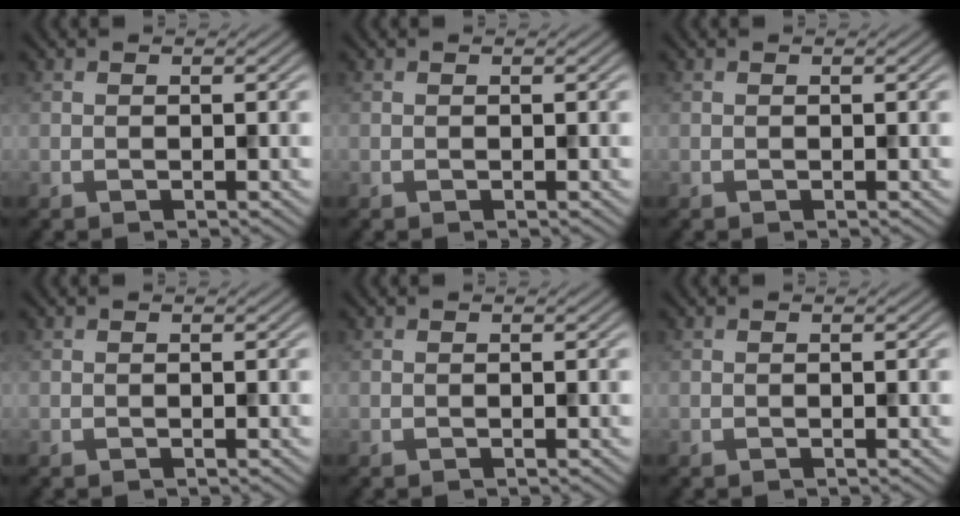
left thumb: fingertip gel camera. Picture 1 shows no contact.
{"total": 0.0}
{"total": 0.0}
{"total": 0.0}
{"total": 0.0}
{"total": 0.0}